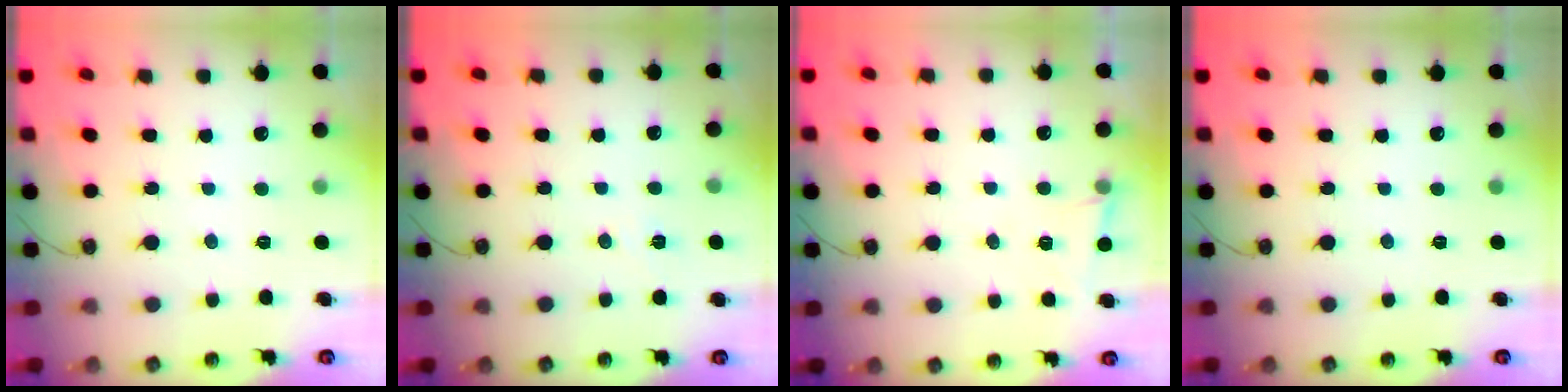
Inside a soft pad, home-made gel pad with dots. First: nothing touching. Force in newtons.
{"total": 6.7, "press": 4.9, "slide": 4.4}
{"total": 5.4, "press": 5.3, "slide": 1.4}
{"total": 0.0}